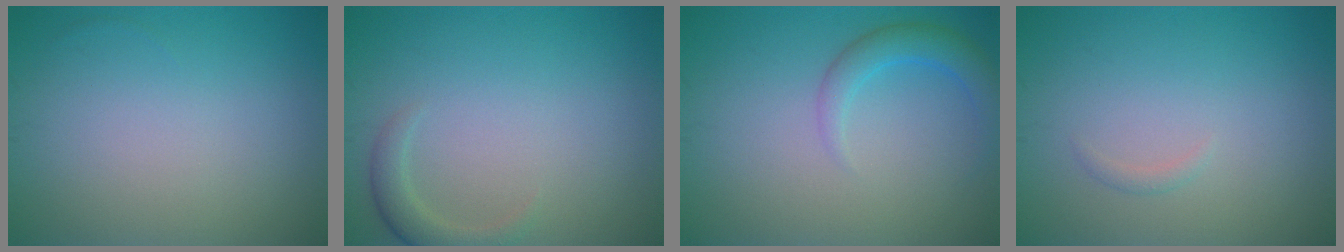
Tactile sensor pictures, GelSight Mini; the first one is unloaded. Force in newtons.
{"total": 2.0, "press": 2.0, "slide": 0.2}
{"total": 2.7, "press": 2.7, "slide": 0.2}
{"total": 0.6, "press": 0.6, "slide": 0.1}